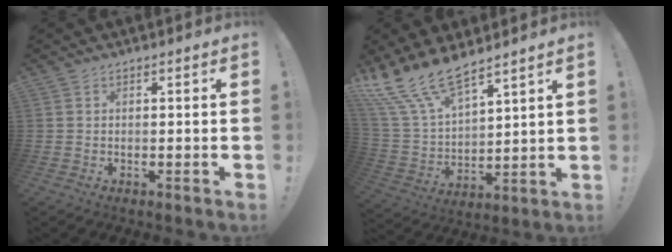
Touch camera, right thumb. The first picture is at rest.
{"total": 15.5, "force": [12.9, 5.0, 7.0], "torque": [-0.155, -0.094, 0.245]}